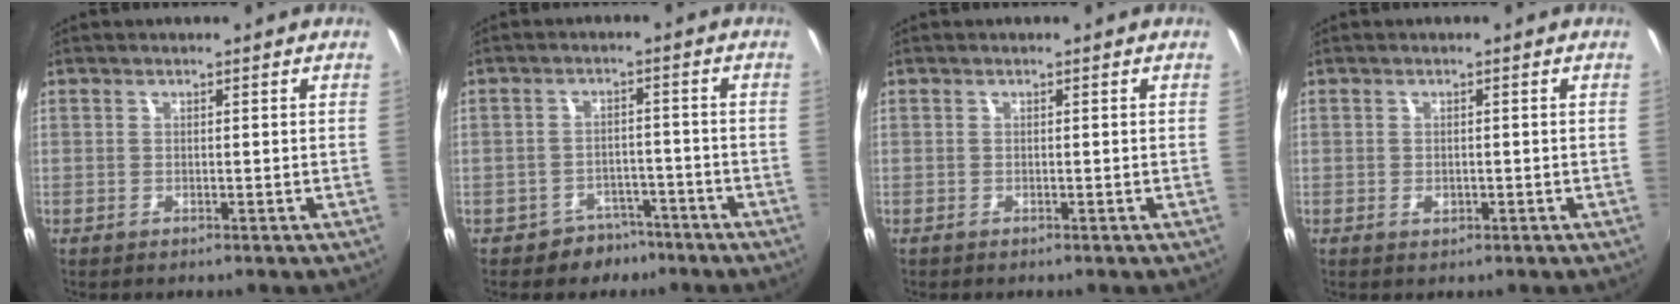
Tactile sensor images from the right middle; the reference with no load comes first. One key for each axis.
{"total": 5.2, "fx": -3.7, "fy": 3.6, "fz": 0.1, "tx": -0.006, "ty": 0.026, "tz": -0.048}
{"total": 0.0}
{"total": 1.3, "fx": -0.5, "fy": 1.0, "fz": 0.6, "tx": -0.009, "ty": -0.002, "tz": -0.008}